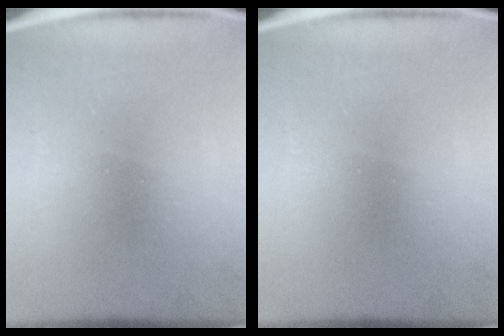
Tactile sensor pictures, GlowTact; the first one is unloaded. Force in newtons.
{"total": 0.0}